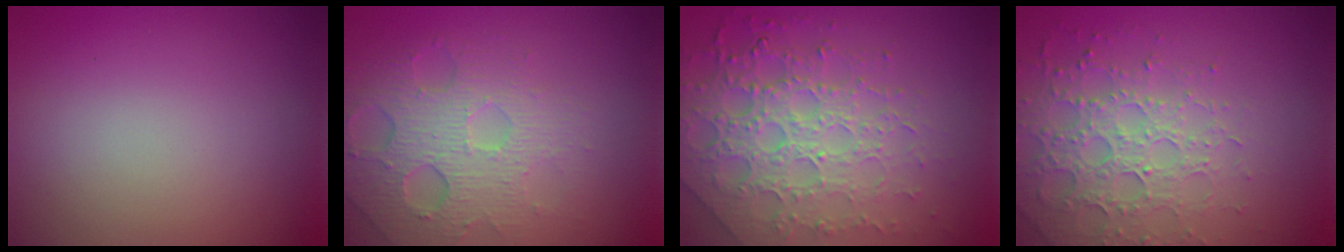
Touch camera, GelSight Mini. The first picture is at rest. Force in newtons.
{"total": 4.9, "press": 4.1, "slide": 2.6}
{"total": 7.9, "press": 5.6, "slide": 5.6}
{"total": 4.1, "press": 3.9, "slide": 1.2}